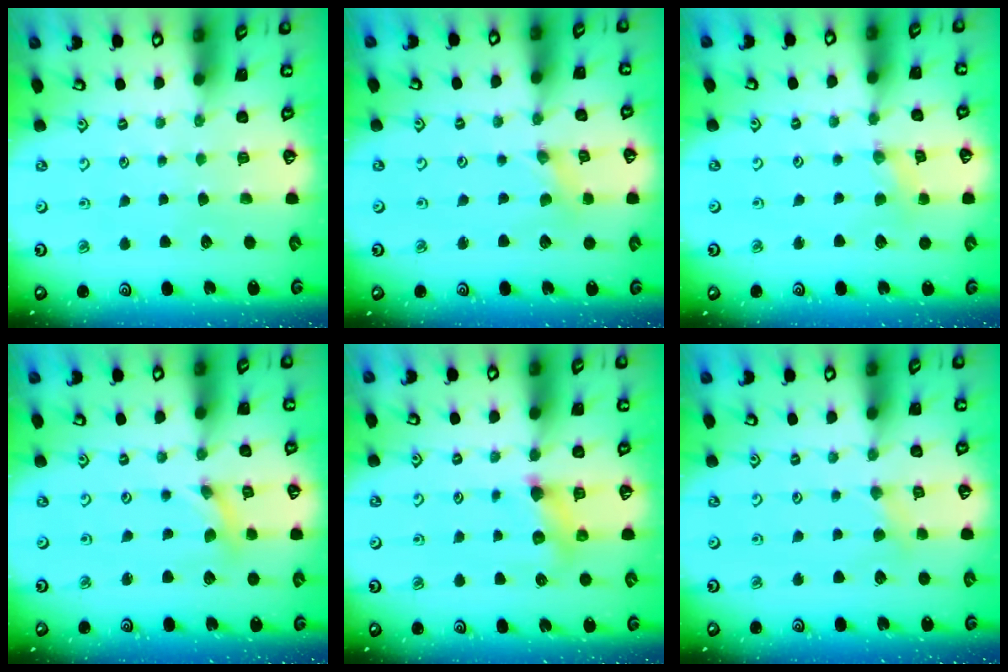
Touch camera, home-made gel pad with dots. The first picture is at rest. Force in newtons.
{"total": 0.6, "press": 0.6, "slide": 0.2}
{"total": 1.4, "press": 1.4, "slide": 0.3}
{"total": 1.4, "press": 1.4, "slide": 0.2}
{"total": 5.9, "press": 5.9, "slide": 0.2}
{"total": 2.8, "press": 2.8, "slide": 0.4}